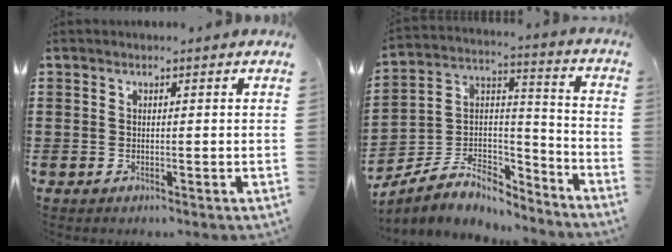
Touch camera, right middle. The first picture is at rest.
{"total": 5.7, "force": [-4.6, 3.2, 1.2], "torque": [-0.042, -0.008, -0.095]}